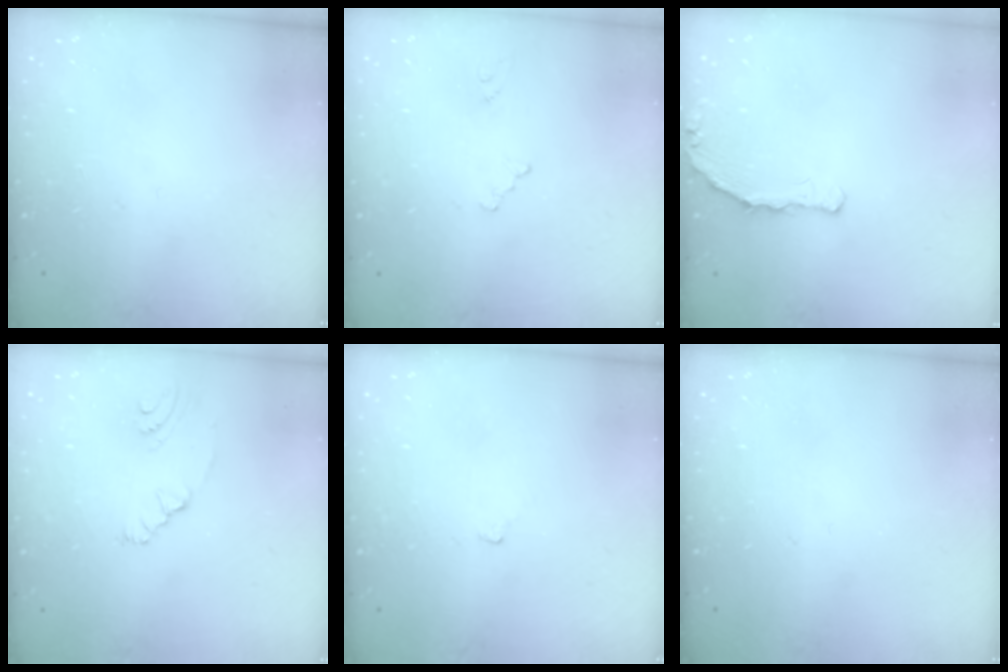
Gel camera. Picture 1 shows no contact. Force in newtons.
{"total": 0.0}
{"total": 4.8, "press": 3.4, "slide": 3.4}
{"total": 5.2, "press": 2.1, "slide": 4.8}
{"total": 2.9, "press": 2.9, "slide": 0.4}
{"total": 0.0}